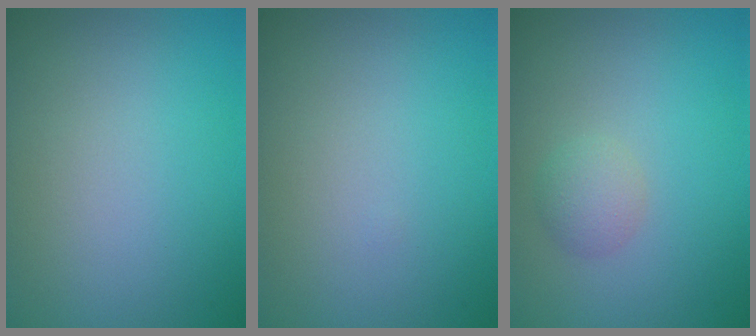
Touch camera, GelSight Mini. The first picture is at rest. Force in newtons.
{"total": 0.0}
{"total": 1.7, "press": 1.7, "slide": 0.0}